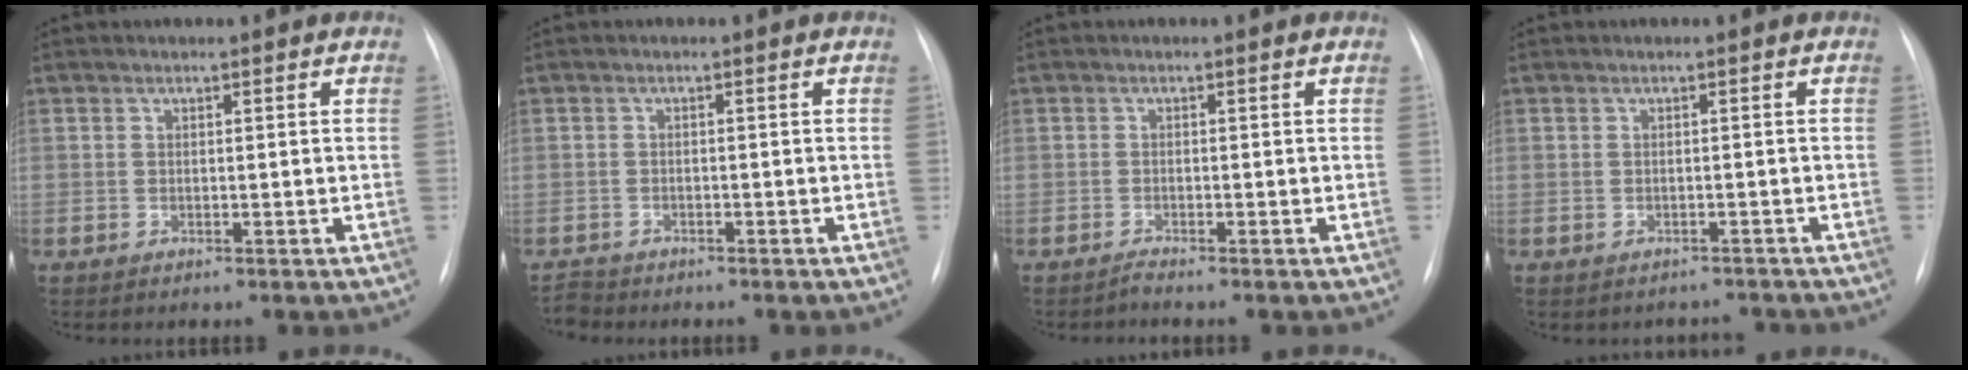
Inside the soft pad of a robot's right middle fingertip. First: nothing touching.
{"total": 2.1, "force": [-2.1, 0.4, -0.5], "torque": [0.007, -0.010, -0.037]}
{"total": 0.9, "force": [-0.8, -0.3, 0.1], "torque": [-0.001, -0.003, -0.016]}
{"total": 2.6, "force": [-2.3, 1.0, -0.6], "torque": [0.012, 0.008, -0.030]}